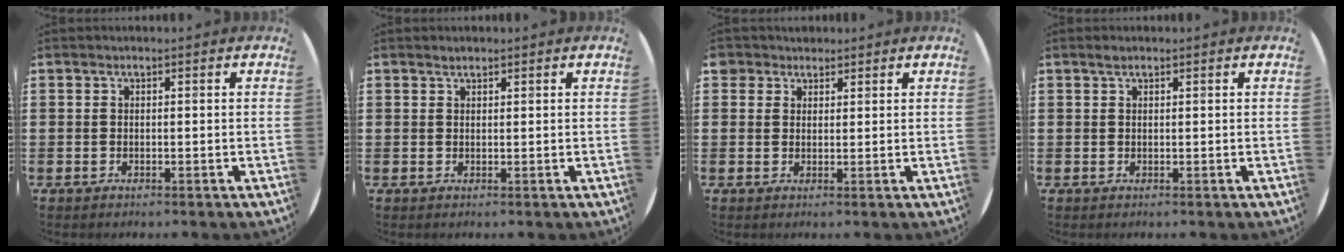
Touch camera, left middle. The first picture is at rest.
{"total": 0.8, "force": [0.7, 0.2, 0.1], "torque": [-0.004, 0.001, 0.014]}
{"total": 2.3, "force": [1.9, 1.4, -0.1], "torque": [0.003, 0.004, 0.036]}
{"total": 0.6, "force": [0.5, 0.2, 0.3], "torque": [-0.007, 0.001, 0.009]}